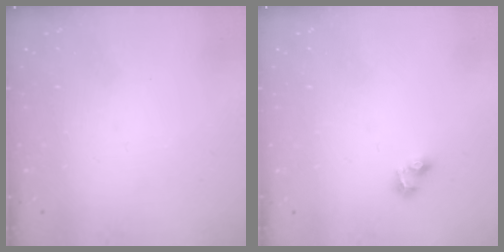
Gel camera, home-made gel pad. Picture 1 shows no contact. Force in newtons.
{"total": 3.5, "press": 3.0, "slide": 1.8}